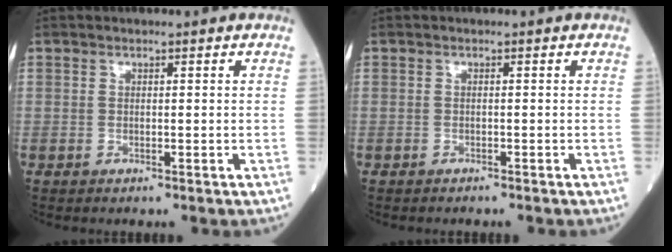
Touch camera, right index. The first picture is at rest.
{"total": 0.7, "force": [-0.7, 0.2, 0.2], "torque": [-0.009, -0.001, -0.009]}